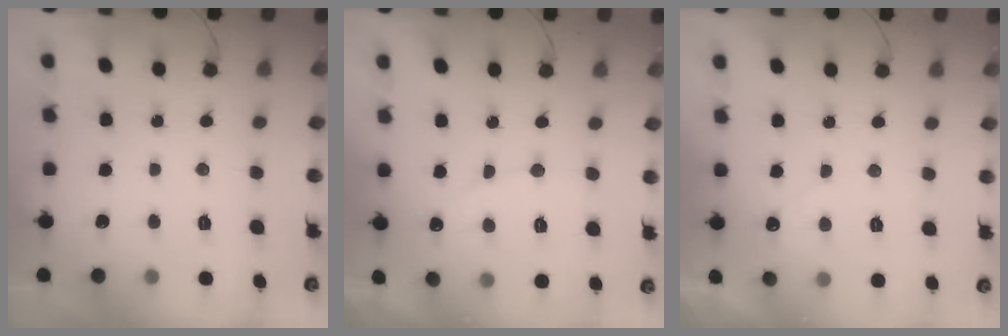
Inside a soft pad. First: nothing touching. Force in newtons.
{"total": 6.7, "press": 6.7, "slide": 0.5}
{"total": 3.3, "press": 3.3, "slide": 0.1}